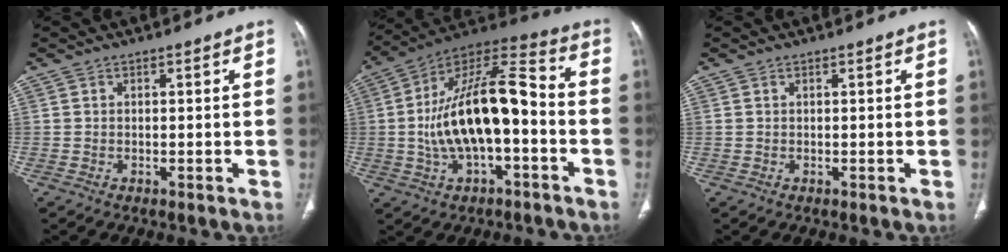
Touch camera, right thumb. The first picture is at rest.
{"total": 20.3, "force": [-2.5, 8.8, 18.0], "torque": [-0.320, 0.051, -0.043]}
{"total": 0.0}